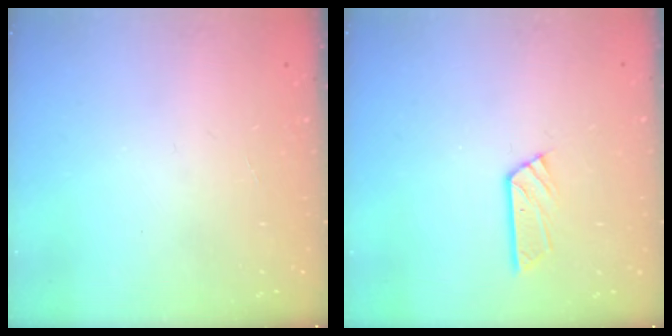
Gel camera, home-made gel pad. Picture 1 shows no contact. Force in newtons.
{"total": 5.1, "press": 5.1, "slide": 0.3}